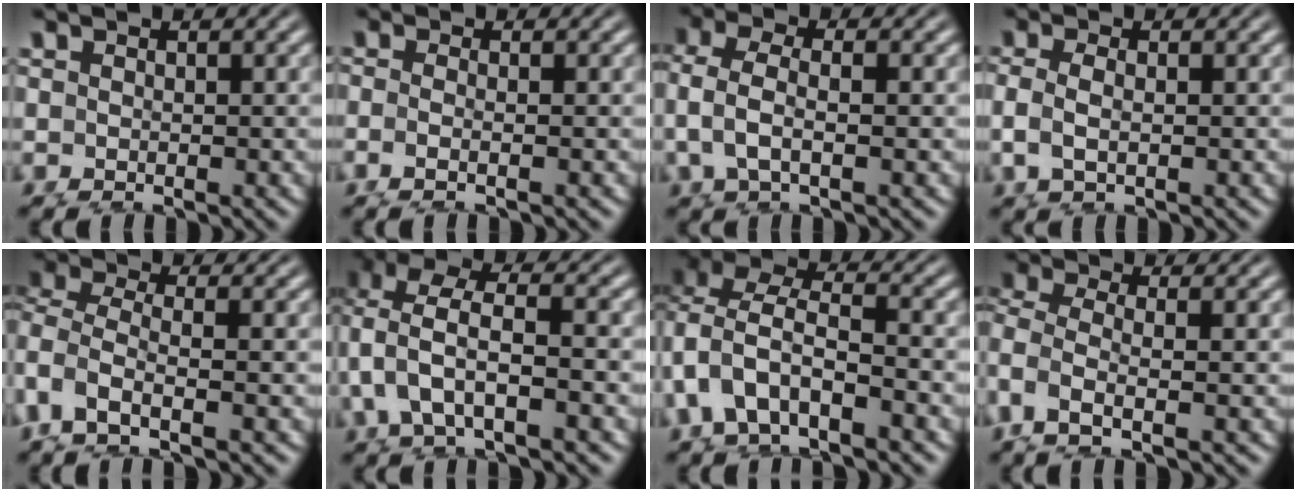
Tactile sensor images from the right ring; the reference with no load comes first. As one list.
[{"total": 2.0, "force": [-0.8, 0.7, 1.7], "torque": [-0.061, -0.018, 0.000]}, {"total": 3.5, "force": [1.2, 1.8, 2.7], "torque": [-0.080, -0.013, 0.032]}, {"total": 2.3, "force": [0.2, 1.3, 1.9], "torque": [-0.064, -0.015, 0.015]}, {"total": 5.5, "force": [-0.8, 4.5, 3.1], "torque": [-0.107, -0.031, 0.002]}, {"total": 5.7, "force": [1.7, 3.9, 3.9], "torque": [-0.102, 0.001, 0.029]}, {"total": 8.3, "force": [0.4, 6.6, 5.0], "torque": [-0.112, -0.008, 0.001]}, {"total": 4.2, "force": [-0.1, 3.2, 2.7], "torque": [-0.100, -0.032, 0.017]}]